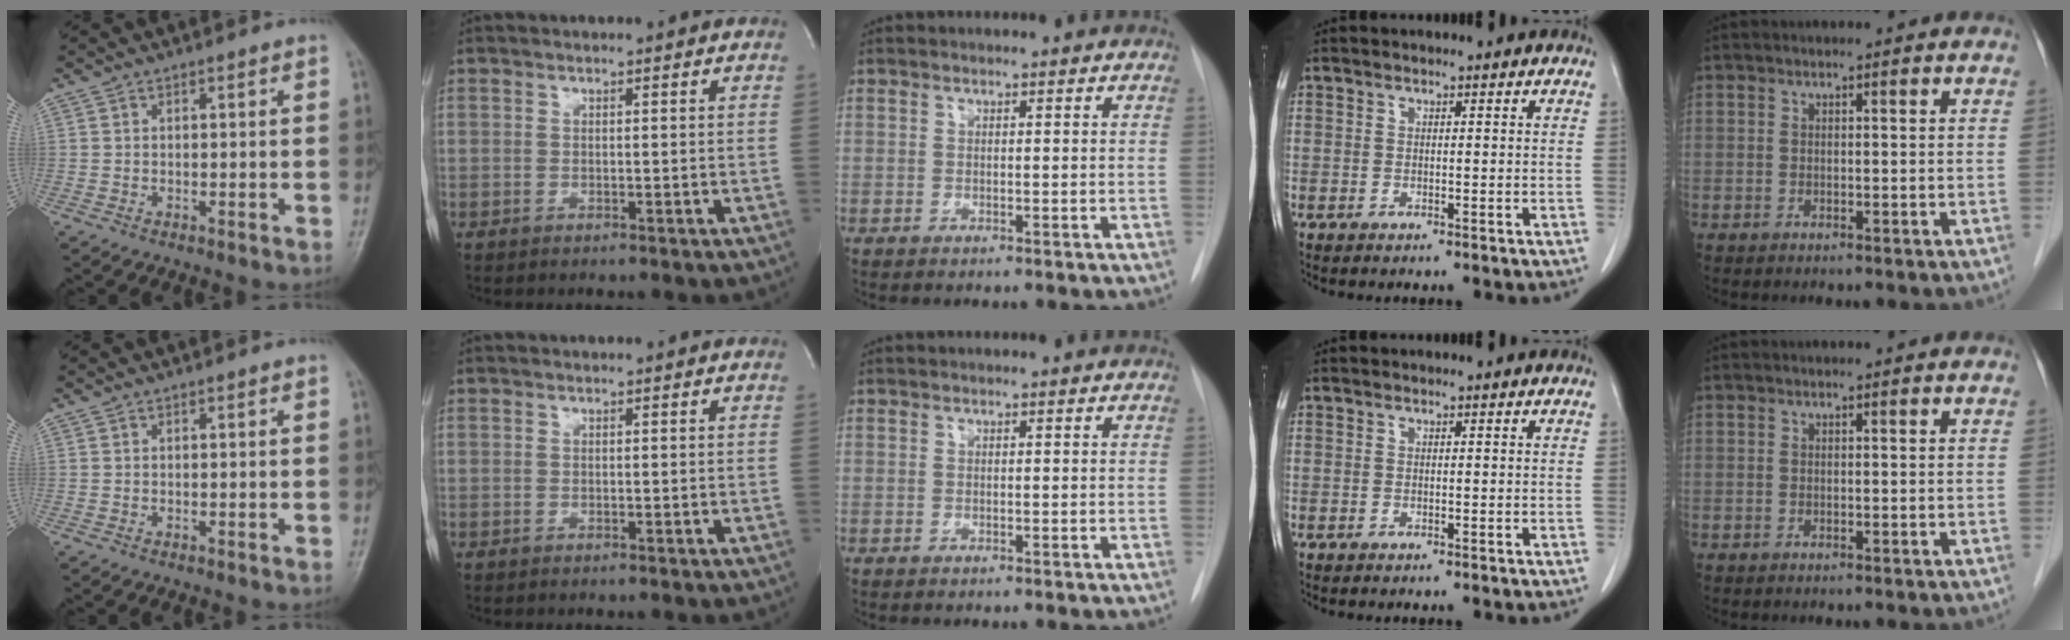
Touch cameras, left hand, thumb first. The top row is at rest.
{}